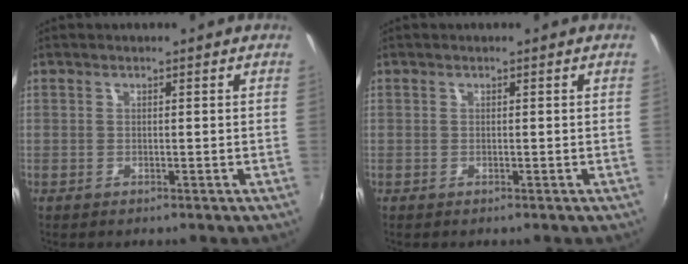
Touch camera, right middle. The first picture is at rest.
{"total": 0.0}